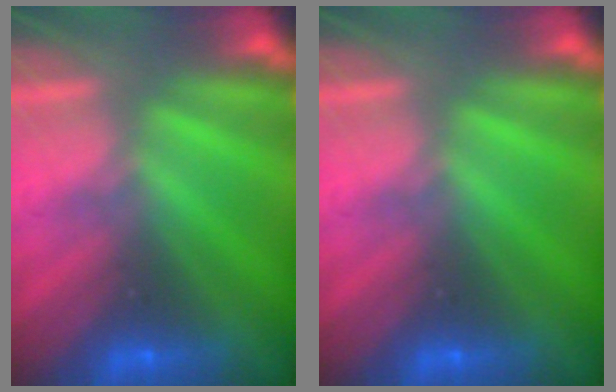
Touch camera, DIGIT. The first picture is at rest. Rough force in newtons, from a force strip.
{"total": 0.0}